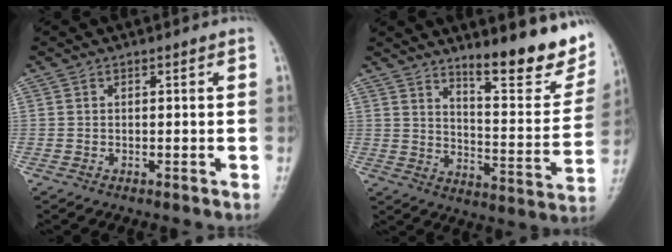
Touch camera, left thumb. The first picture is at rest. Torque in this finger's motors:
{"motor_torque": [0.89, 0.40, 0.42, -0.38, 0.04]}